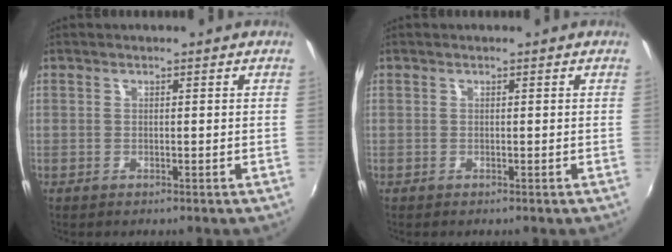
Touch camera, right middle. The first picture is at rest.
{"total": 0.0}